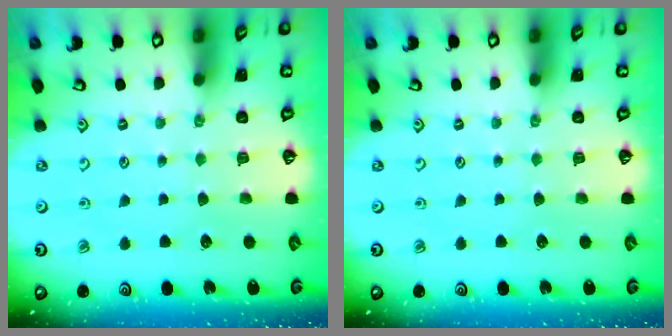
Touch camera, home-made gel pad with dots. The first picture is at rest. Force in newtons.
{"total": 0.0}